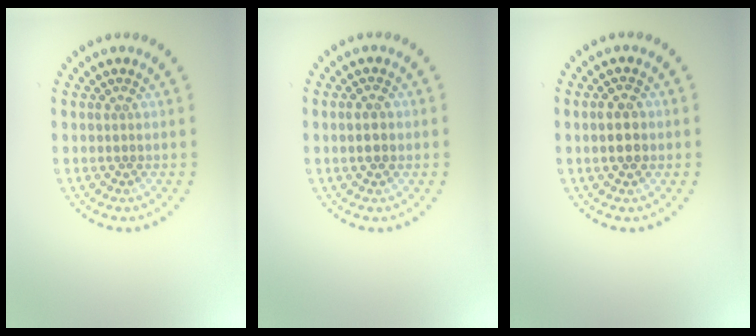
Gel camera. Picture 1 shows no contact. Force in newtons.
{"total": 2.2, "press": 2.2, "slide": 0.2}
{"total": 2.2, "press": 2.2, "slide": 0.1}